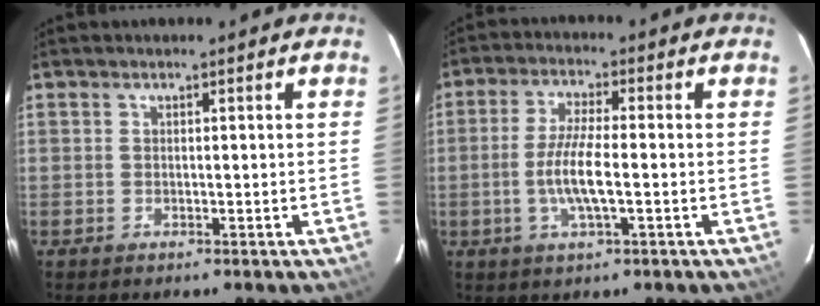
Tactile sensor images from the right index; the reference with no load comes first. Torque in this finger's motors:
{"motor_torque": [0.99, -0.20, 0.54, 0.16]}